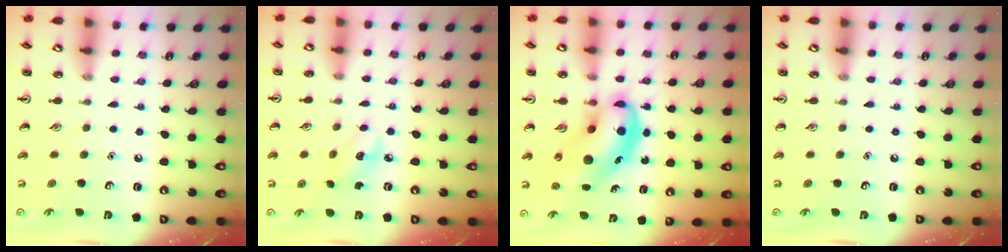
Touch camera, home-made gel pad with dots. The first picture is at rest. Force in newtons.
{"total": 2.8, "press": 2.7, "slide": 0.9}
{"total": 12.5, "press": 12.0, "slide": 3.5}
{"total": 0.0}